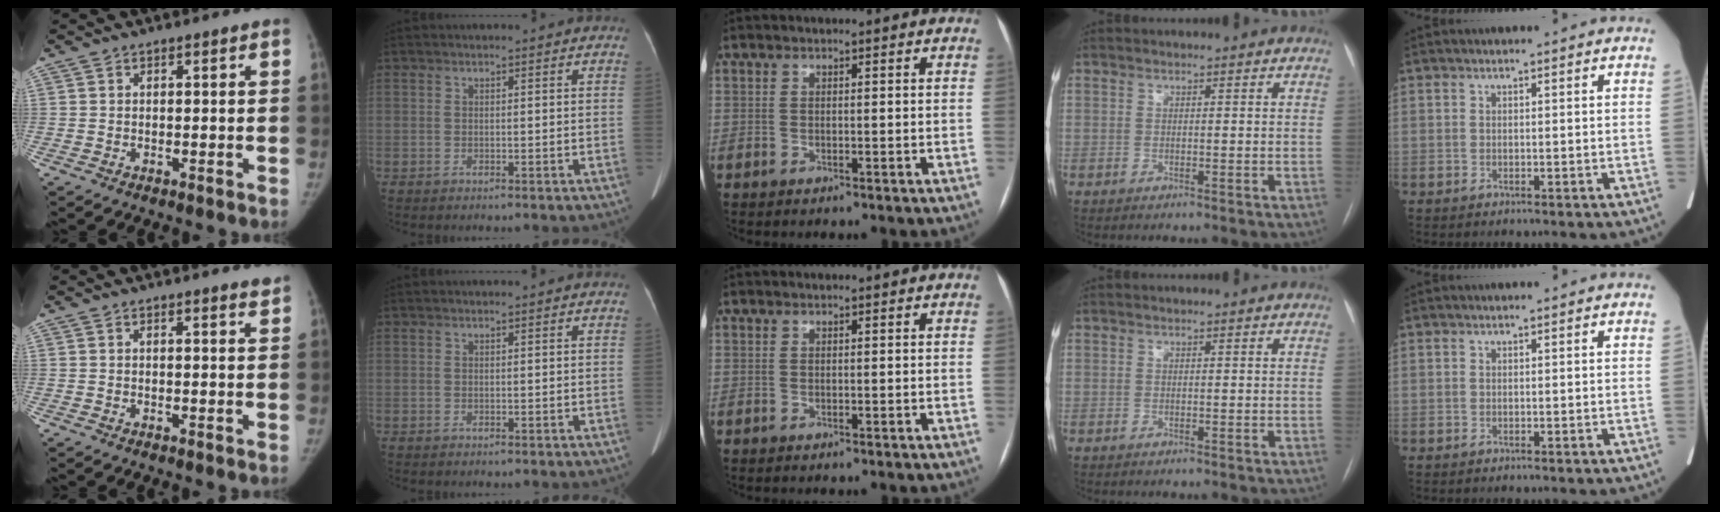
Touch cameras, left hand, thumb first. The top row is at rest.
{"thumb": {"total": 1.5, "force": [1.4, 0.1, 0.6], "torque": [-0.004, -0.009, 0.016]}}